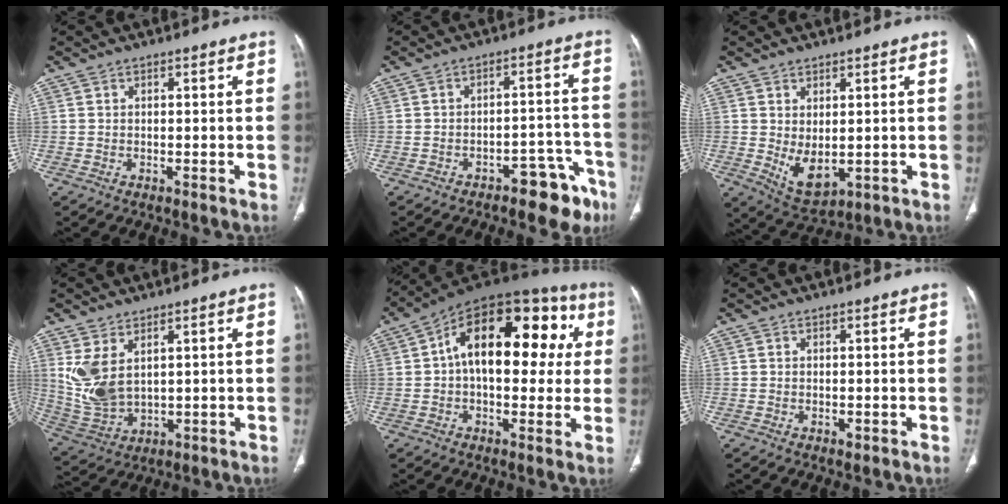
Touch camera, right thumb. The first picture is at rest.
{"total": 9.5, "force": [-6.5, 4.5, 5.3], "torque": [-0.034, 0.061, -0.083]}
{"total": 6.8, "force": [-0.2, 3.8, 5.6], "torque": [-0.084, -0.013, 0.020]}
{"total": 9.3, "force": [3.2, 5.2, 7.1], "torque": [-0.151, -0.017, 0.084]}
{"total": 23.6, "force": [4.3, 12.8, 19.4], "torque": [-0.256, 0.044, 0.051]}
{"total": 1.0, "force": [-0.2, 0.6, 0.8], "torque": [-0.014, -0.003, 0.000]}